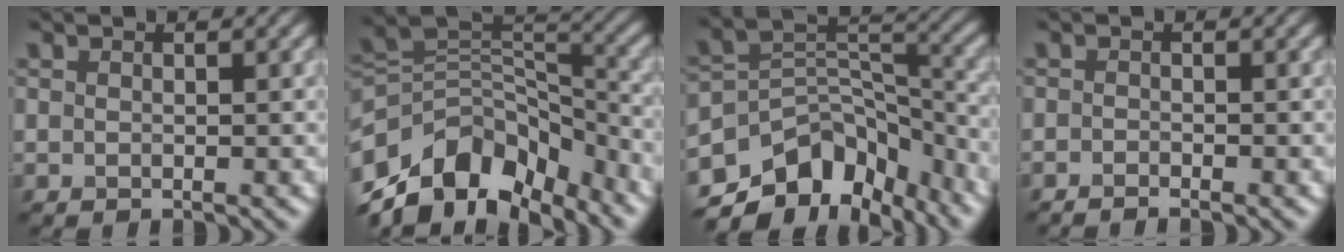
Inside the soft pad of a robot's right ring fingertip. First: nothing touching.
{"total": 11.6, "force": [-7.5, 7.1, 5.4], "torque": [-0.102, 0.020, -0.141]}
{"total": 10.9, "force": [-8.0, 6.0, 4.3], "torque": [-0.066, 0.011, -0.135]}
{"total": 0.9, "force": [-0.8, 0.1, 0.4], "torque": [-0.008, -0.002, -0.017]}